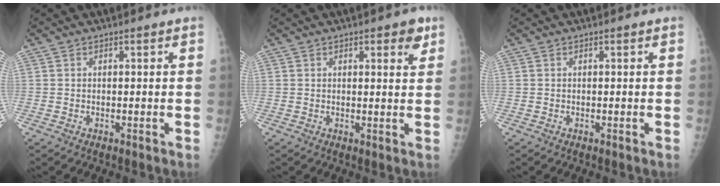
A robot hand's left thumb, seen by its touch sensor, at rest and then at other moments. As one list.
[{"total": 3.8, "force": [2.0, 1.5, 2.9], "torque": [-0.022, -0.006, 0.020]}, {"total": 0.0}]